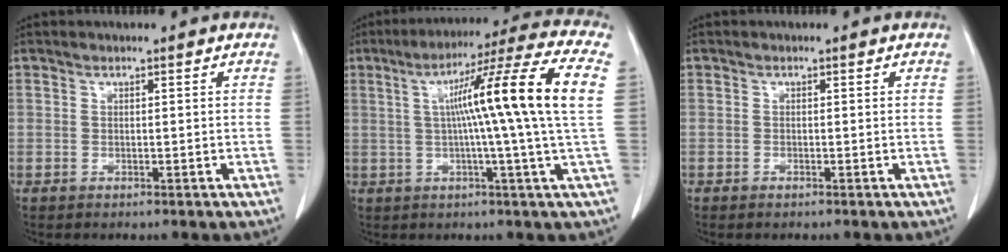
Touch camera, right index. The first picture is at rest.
{"total": 16.8, "force": [2.5, -2.3, 16.5], "torque": [-0.242, 0.015, 0.025]}
{"total": 0.7, "force": [-0.5, 0.1, 0.4], "torque": [-0.008, -0.001, -0.008]}